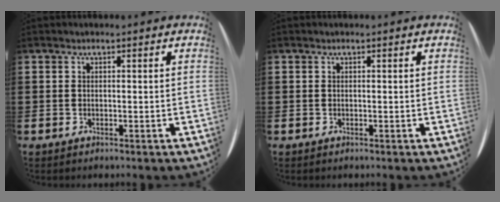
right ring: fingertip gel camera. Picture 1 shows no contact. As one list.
[{"total": 0.0}]